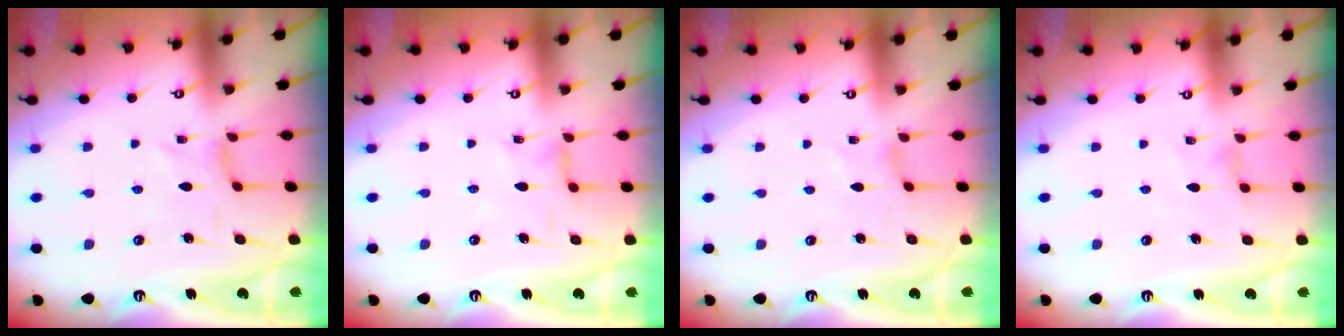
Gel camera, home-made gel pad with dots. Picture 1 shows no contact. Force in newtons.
{"total": 1.9, "press": 1.9, "slide": 0.3}
{"total": 0.6, "press": 0.5, "slide": 0.2}
{"total": 1.5, "press": 1.5, "slide": 0.3}